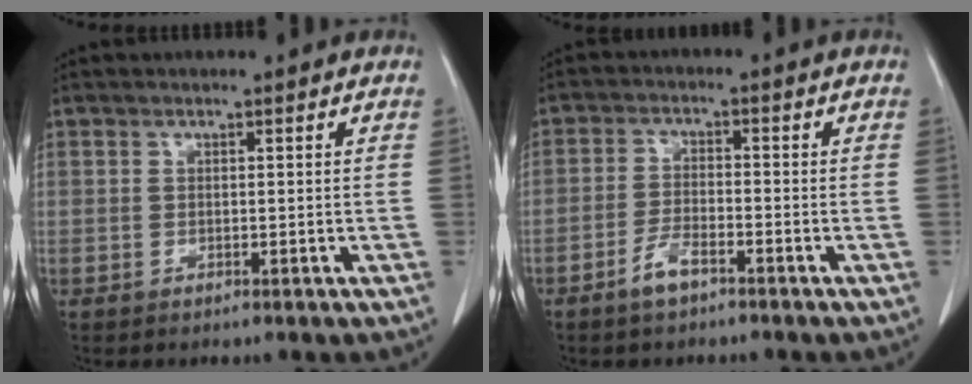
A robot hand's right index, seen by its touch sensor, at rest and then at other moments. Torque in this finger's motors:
{"motor_torque": [0.26, -0.29, 0.17, 0.05]}